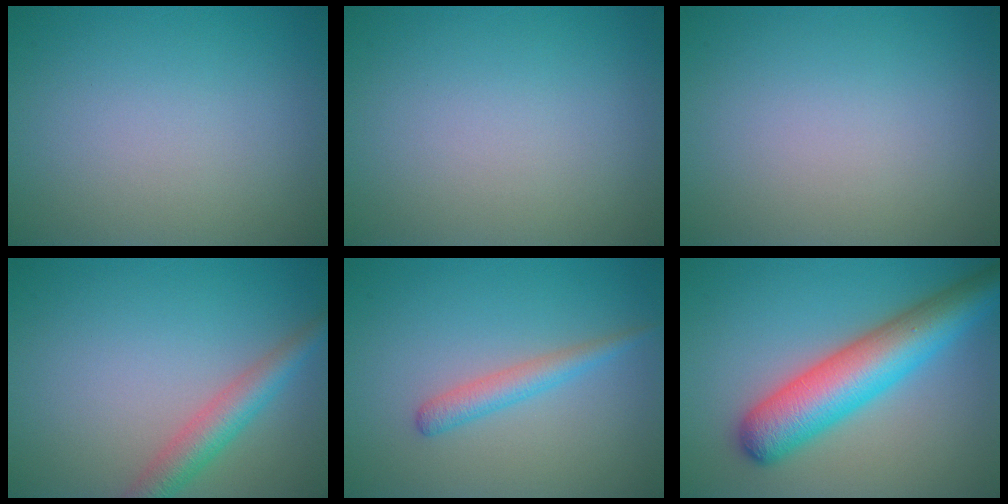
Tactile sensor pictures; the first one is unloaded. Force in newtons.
{"total": 0.0}
{"total": 0.0}
{"total": 3.7, "press": 3.7, "slide": 0.1}
{"total": 2.1, "press": 2.1, "slide": 0.0}
{"total": 8.4, "press": 8.4, "slide": 0.3}